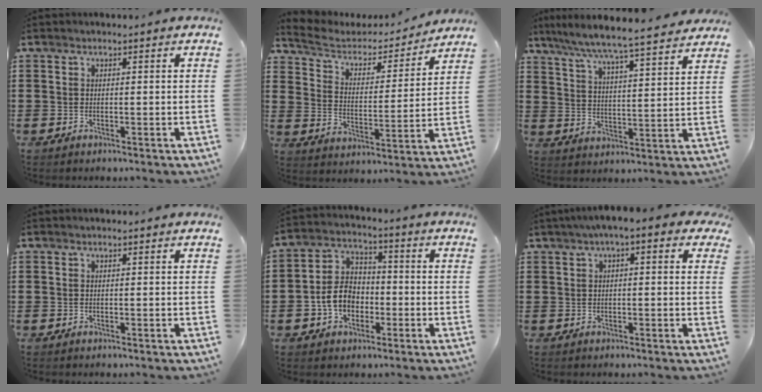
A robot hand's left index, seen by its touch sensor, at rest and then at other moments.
{"total": 4.8, "force": [4.1, 1.8, 1.7], "torque": [-0.058, -0.028, 0.063]}
{"total": 5.9, "force": [5.5, -0.6, 2.1], "torque": [-0.066, -0.039, 0.087]}
{"total": 0.0}
{"total": 6.6, "force": [-2.1, 5.0, 3.8], "torque": [-0.095, 0.011, -0.044]}
{"total": 2.4, "force": [0.4, 0.7, 2.2], "torque": [-0.042, 0.006, 0.003]}